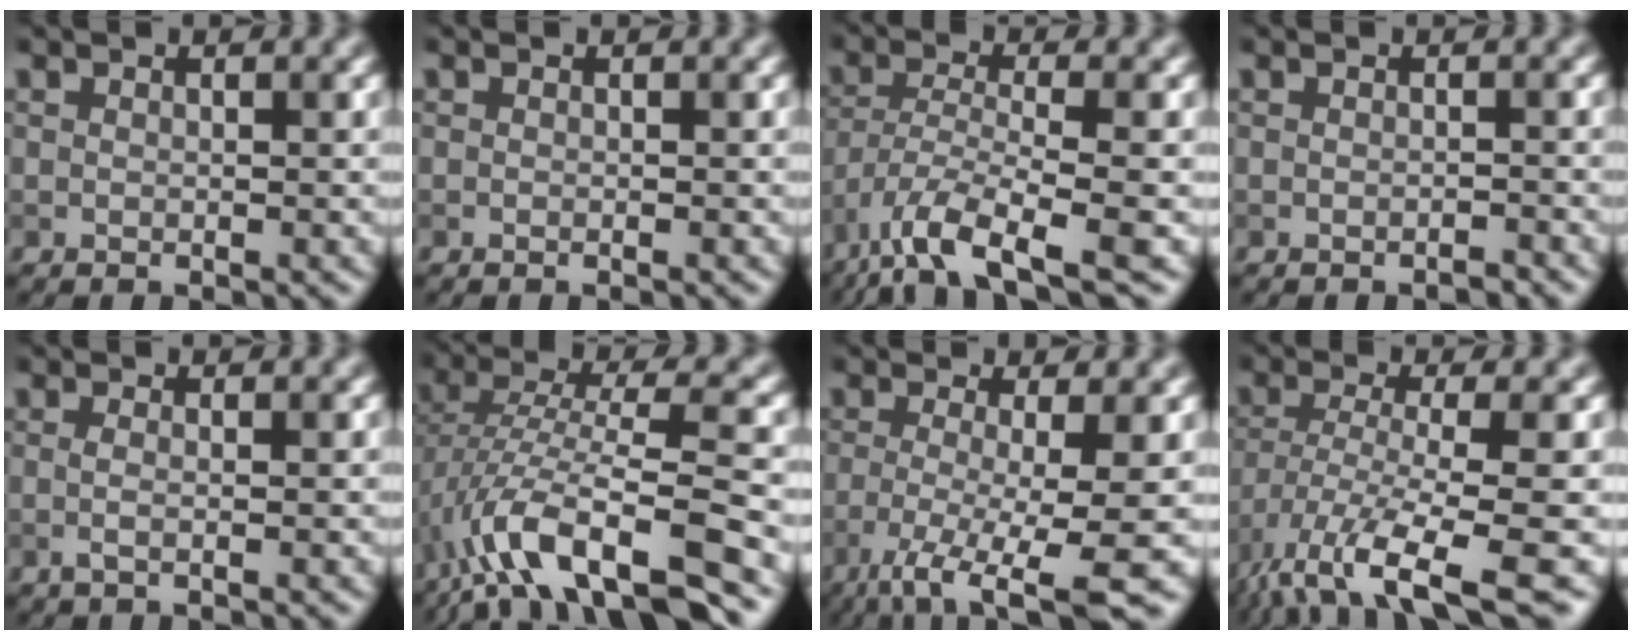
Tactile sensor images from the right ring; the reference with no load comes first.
{"total": 0.0}
{"total": 7.0, "force": [-4.5, 1.8, 5.0], "torque": [-0.094, -0.009, -0.090]}
{"total": 0.9, "force": [-0.8, 0.1, 0.3], "torque": [0.000, 0.003, -0.015]}
{"total": 1.2, "force": [-0.1, 0.4, 1.2], "torque": [-0.022, -0.004, -0.005]}
{"total": 10.5, "force": [-5.2, 3.3, 8.6], "torque": [-0.157, 0.008, -0.101]}
{"total": 8.0, "force": [-3.5, 1.8, 7.0], "torque": [-0.106, -0.016, -0.068]}
{"total": 9.7, "force": [-5.4, 2.7, 7.6], "torque": [-0.139, -0.022, -0.097]}